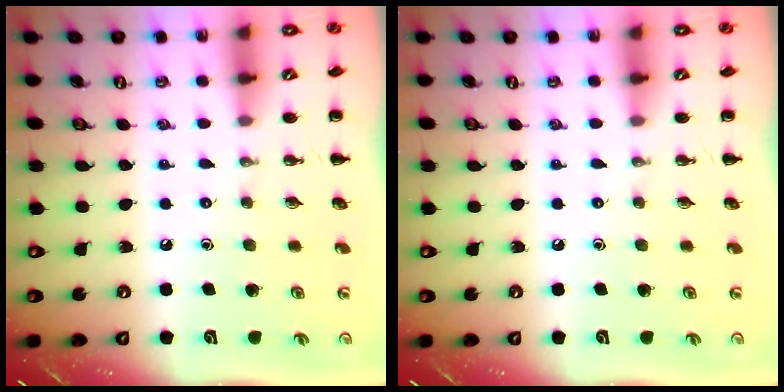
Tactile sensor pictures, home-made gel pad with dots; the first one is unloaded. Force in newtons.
{"total": 0.0}